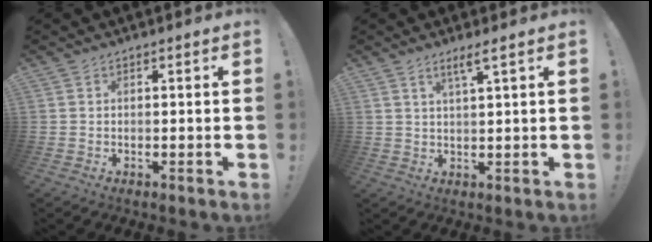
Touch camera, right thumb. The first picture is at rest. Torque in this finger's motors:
{"motor_torque": [-0.34, 0.43, -0.03, -0.18, 0.14]}